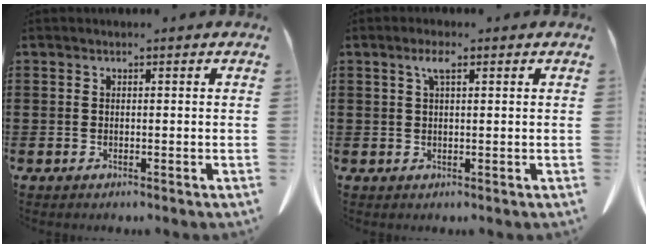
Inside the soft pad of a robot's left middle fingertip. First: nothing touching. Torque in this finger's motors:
{"motor_torque": [1.00, 0.67, 0.08, 0.09]}